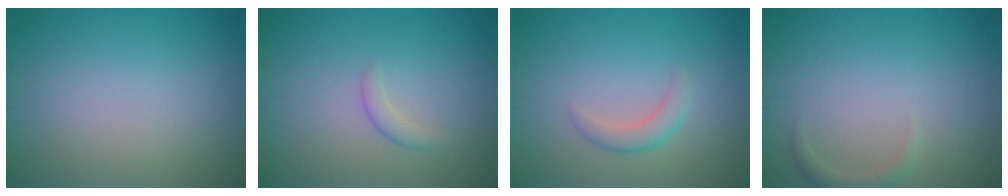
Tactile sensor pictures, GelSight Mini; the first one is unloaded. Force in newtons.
{"total": 1.1, "press": 1.1, "slide": 0.0}
{"total": 1.8, "press": 1.8, "slide": 0.2}
{"total": 1.2, "press": 1.2, "slide": 0.2}